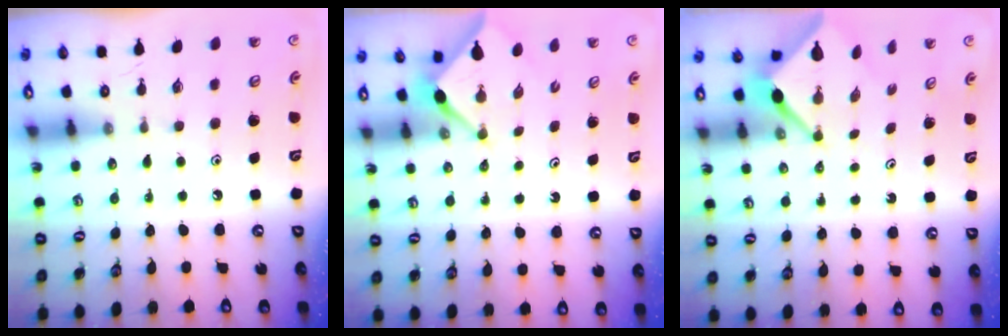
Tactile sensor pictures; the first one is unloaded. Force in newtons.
{"total": 2.9, "press": 2.9, "slide": 0.3}
{"total": 3.4, "press": 3.4, "slide": 0.2}